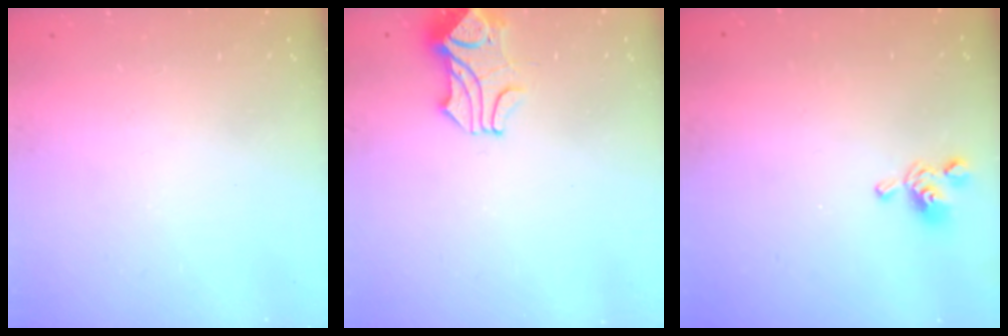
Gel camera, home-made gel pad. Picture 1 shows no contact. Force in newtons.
{"total": 2.0, "press": 1.7, "slide": 1.1}
{"total": 2.8, "press": 2.7, "slide": 0.7}